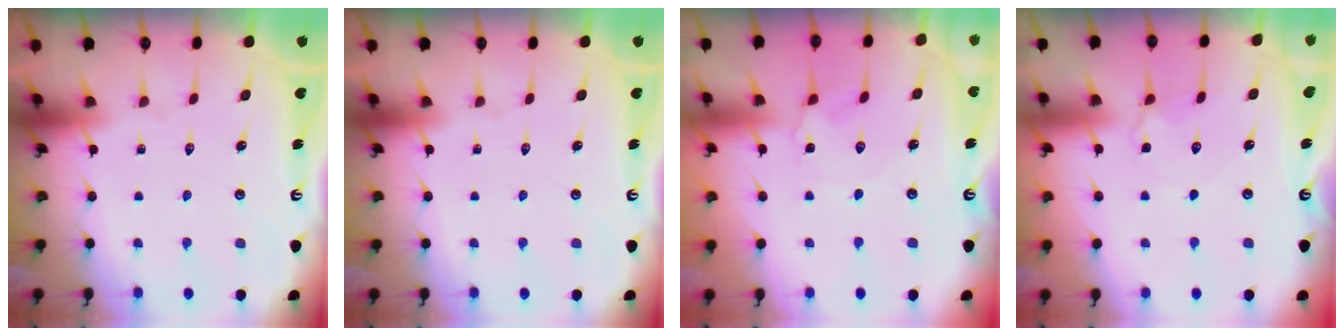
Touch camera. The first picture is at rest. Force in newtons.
{"total": 0.0}
{"total": 2.0, "press": 1.9, "slide": 0.3}
{"total": 3.6, "press": 3.5, "slide": 0.5}